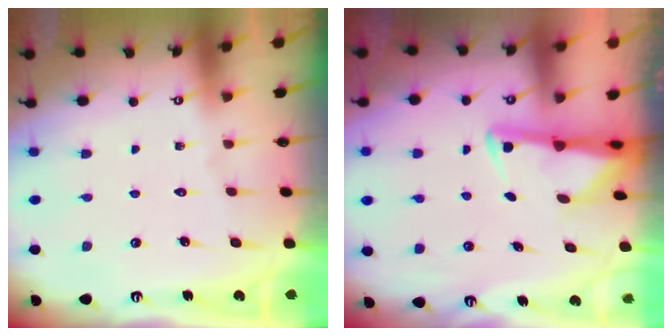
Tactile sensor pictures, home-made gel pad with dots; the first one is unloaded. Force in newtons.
{"total": 3.0, "press": 3.0, "slide": 0.7}